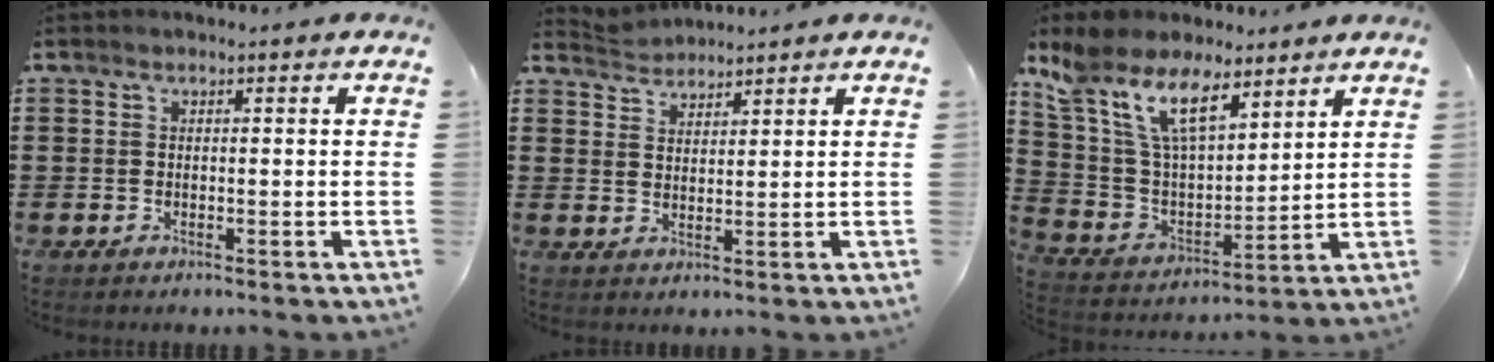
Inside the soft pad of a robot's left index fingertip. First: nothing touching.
{"total": 2.9, "force": [2.9, 0.3, -0.3], "torque": [-0.005, -0.009, 0.054]}
{"total": 11.7, "force": [8.0, 4.9, 7.0], "torque": [-0.170, -0.021, 0.148]}